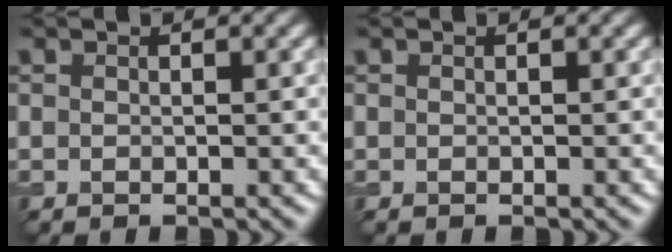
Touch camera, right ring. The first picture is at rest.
{"total": 0.0}